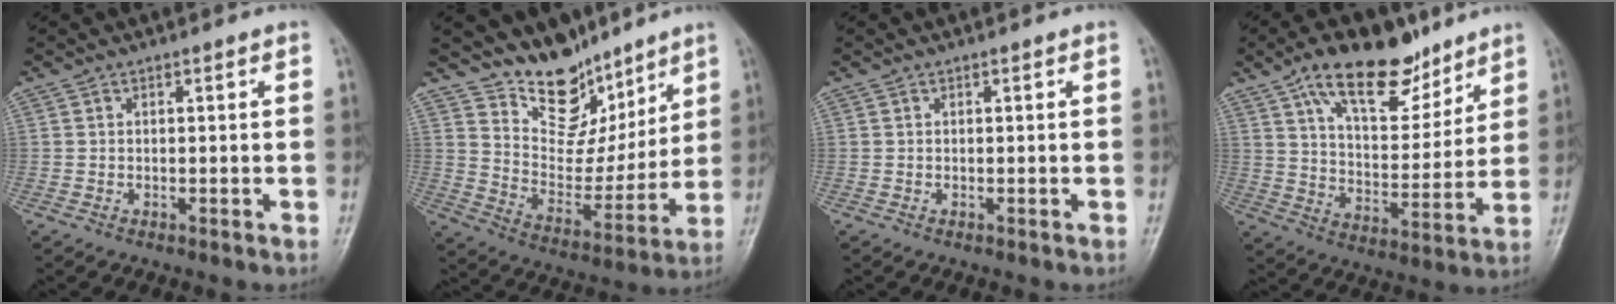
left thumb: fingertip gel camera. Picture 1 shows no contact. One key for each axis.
{"total": 14.2, "fx": 11.3, "fy": 7.5, "fz": 4.1, "tx": -0.014, "ty": -0.079, "tz": 0.204}
{"total": 0.0}
{"total": 18.0, "fx": 11.6, "fy": 8.5, "fz": 10.8, "tx": -0.128, "ty": -0.051, "tz": 0.197}